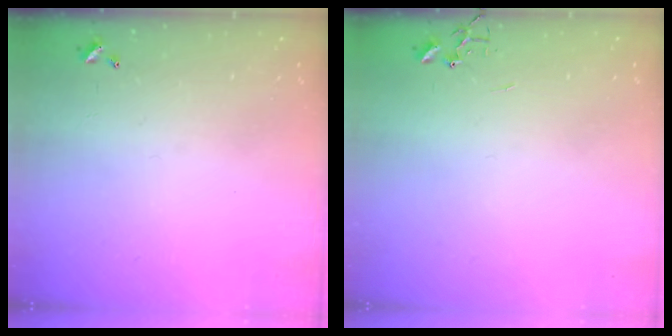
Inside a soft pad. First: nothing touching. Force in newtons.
{"total": 0.0}